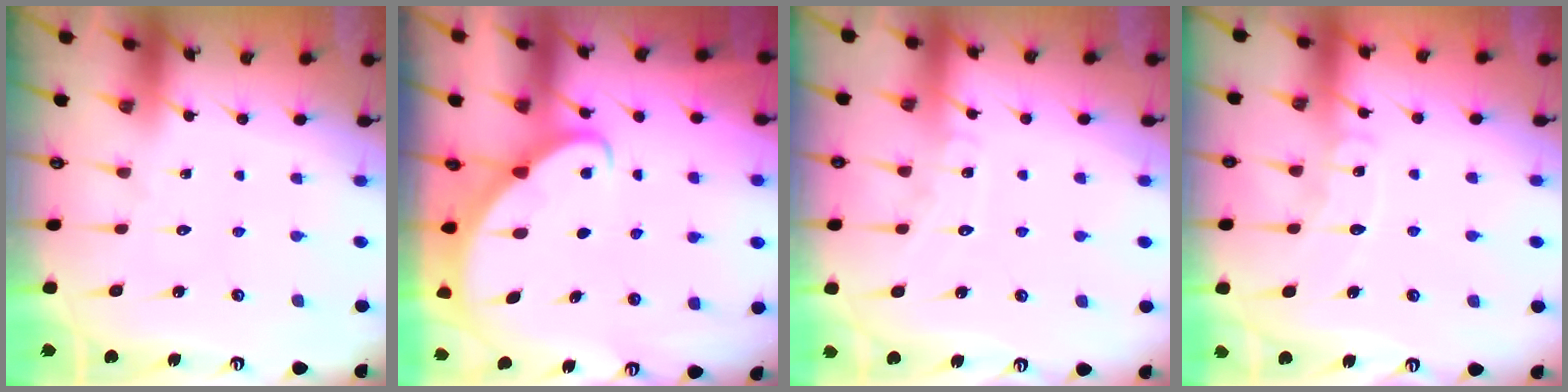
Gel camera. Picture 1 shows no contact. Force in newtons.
{"total": 2.0, "press": 2.0, "slide": 0.3}
{"total": 6.3, "press": 6.3, "slide": 0.6}
{"total": 7.1, "press": 7.0, "slide": 0.7}